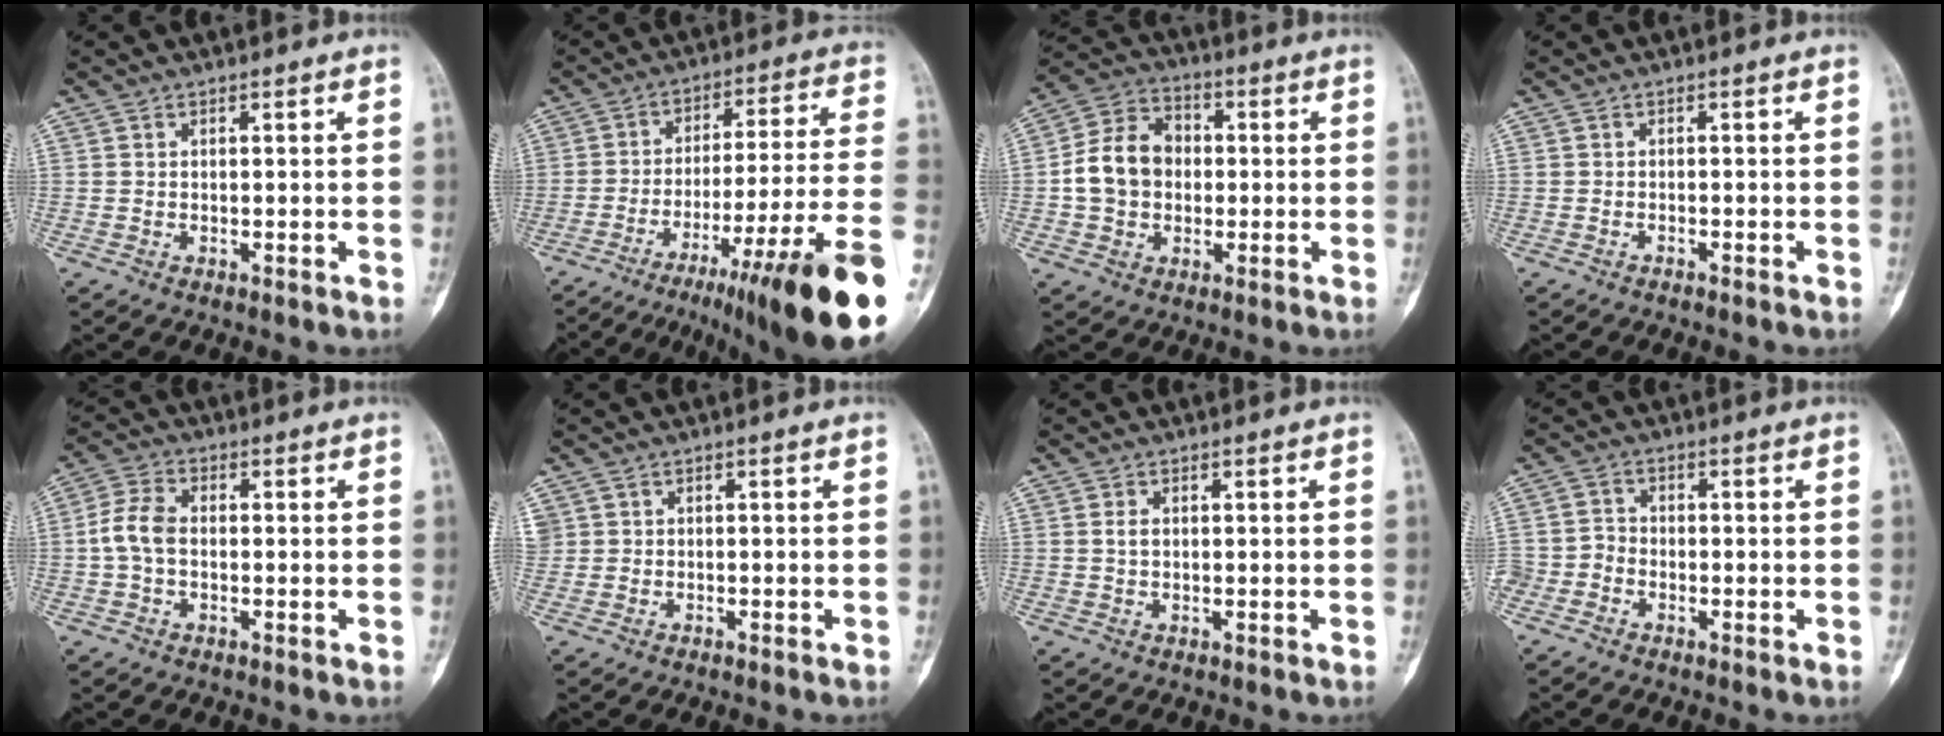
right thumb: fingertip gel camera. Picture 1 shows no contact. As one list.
[{"total": 25.4, "force": [-14.6, 1.5, 20.8], "torque": [-0.234, 0.058, -0.226]}, {"total": 11.6, "force": [-0.3, 9.4, 6.8], "torque": [-0.103, 0.028, -0.014]}, {"total": 0.7, "force": [-0.6, 0.0, 0.3], "torque": [-0.011, 0.006, -0.009]}, {"total": 5.8, "force": [-0.5, 3.8, 4.4], "torque": [-0.093, 0.016, -0.017]}, {"total": 1.3, "force": [0.1, 1.2, 0.3], "torque": [0.000, 0.009, 0.001]}, {"total": 1.3, "force": [0.2, 0.8, 1.0], "torque": [-0.015, 0.002, 0.003]}, {"total": 3.7, "force": [-2.1, 2.8, 1.1], "torque": [-0.013, 0.015, -0.046]}]